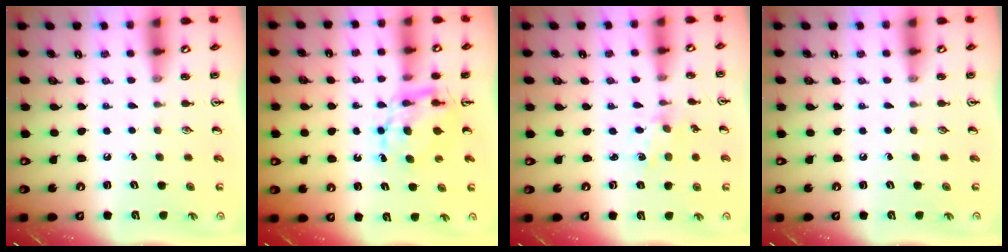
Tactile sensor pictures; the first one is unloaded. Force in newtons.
{"total": 6.5, "press": 6.5, "slide": 0.3}
{"total": 1.1, "press": 1.1, "slide": 0.3}
{"total": 0.0}